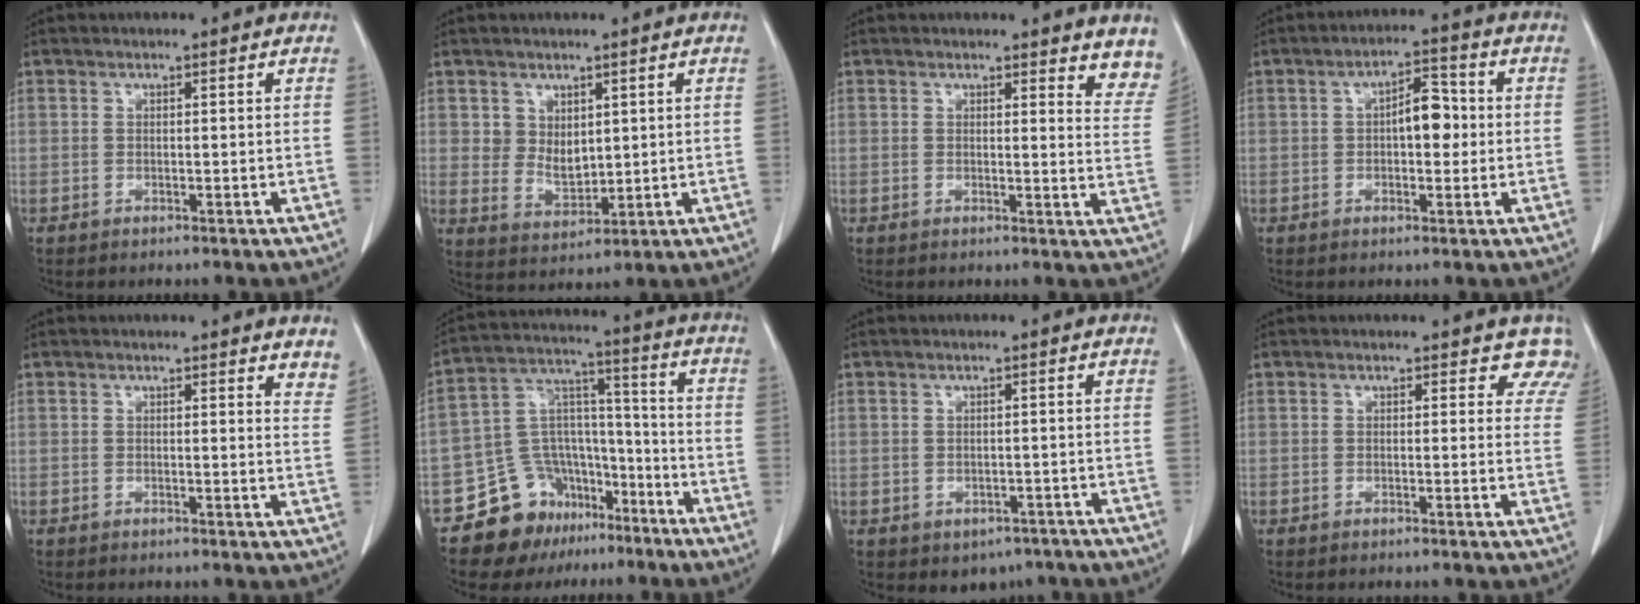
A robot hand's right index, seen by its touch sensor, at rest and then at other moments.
{"total": 4.4, "force": [1.7, 3.4, 2.3], "torque": [-0.040, -0.006, 0.042]}
{"total": 8.4, "force": [7.7, 2.4, 2.2], "torque": [0.011, -0.029, 0.054]}
{"total": 5.6, "force": [0.3, 2.4, 5.0], "torque": [-0.074, 0.019, 0.005]}
{"total": 5.3, "force": [4.9, 1.4, 1.5], "torque": [0.001, -0.018, 0.031]}
{"total": 13.5, "force": [-9.2, 9.3, 3.5], "torque": [-0.053, 0.085, -0.146]}
{"total": 4.1, "force": [-2.6, 3.0, 1.0], "torque": [-0.001, 0.006, -0.029]}
{"total": 4.4, "force": [3.8, 2.2, 0.1], "torque": [0.036, -0.011, 0.008]}